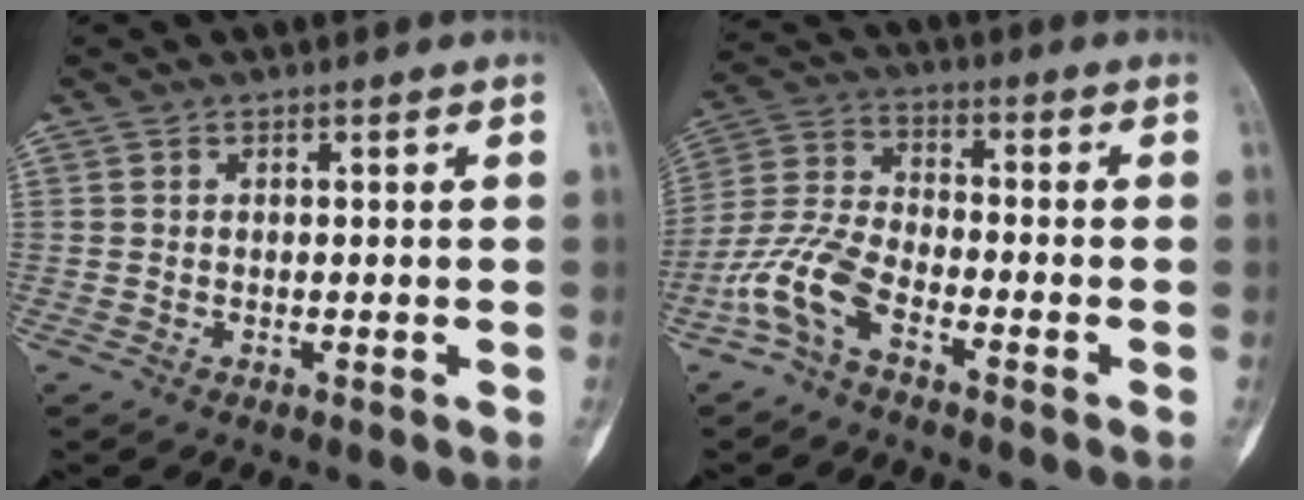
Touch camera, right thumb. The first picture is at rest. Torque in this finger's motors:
{"motor_torque": [0.10, 0.07, 0.04, -0.05, 0.08]}